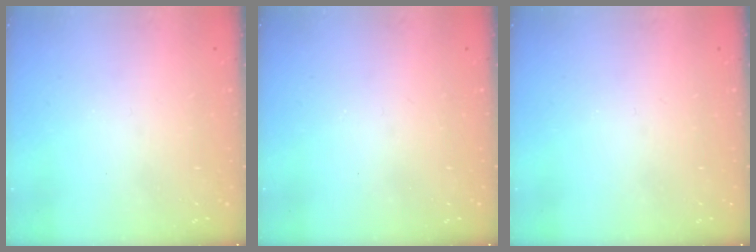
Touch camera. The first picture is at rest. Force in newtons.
{"total": 2.5, "press": 2.4, "slide": 0.4}
{"total": 0.0}